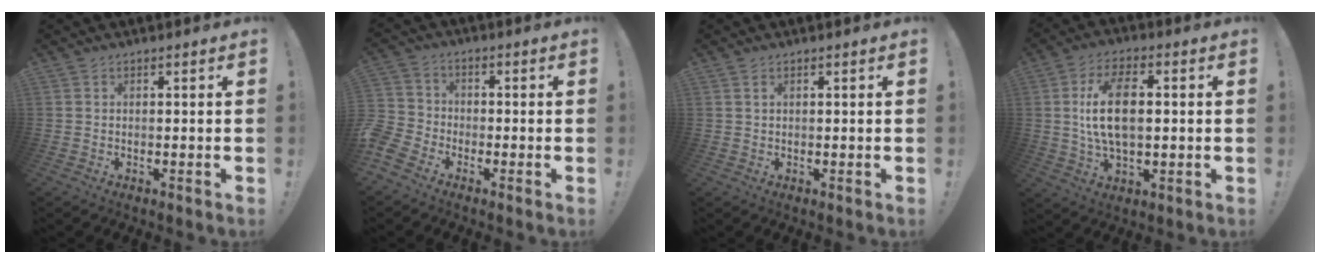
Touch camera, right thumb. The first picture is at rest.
{"total": 7.0, "force": [-4.7, 4.8, 2.0], "torque": [-0.060, 0.026, -0.088]}
{"total": 0.7, "force": [0.4, 0.5, 0.2], "torque": [-0.003, 0.000, 0.007]}
{"total": 13.7, "force": [1.2, 7.3, 11.5], "torque": [-0.204, 0.003, 0.019]}